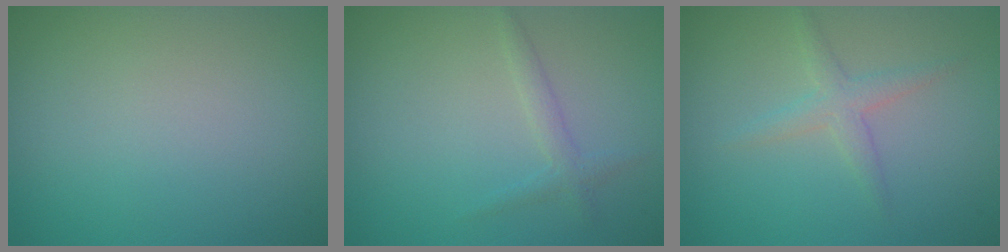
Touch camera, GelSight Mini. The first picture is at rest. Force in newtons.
{"total": 1.3, "press": 1.3, "slide": 0.1}
{"total": 2.0, "press": 2.0, "slide": 0.1}